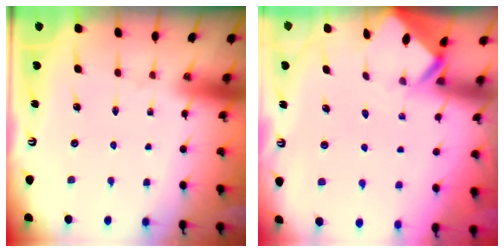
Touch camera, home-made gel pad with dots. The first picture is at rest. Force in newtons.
{"total": 2.9, "press": 2.9, "slide": 0.2}